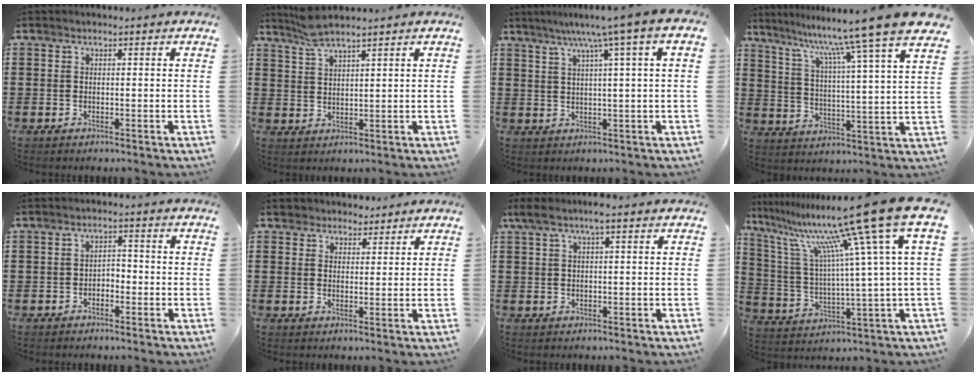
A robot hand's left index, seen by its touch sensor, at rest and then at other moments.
{"total": 3.7, "force": [3.2, 0.3, 1.9], "torque": [-0.045, -0.002, 0.060]}
{"total": 5.9, "force": [2.8, -0.7, 5.2], "torque": [-0.107, -0.007, 0.041]}
{"total": 11.3, "force": [9.6, -1.8, 5.6], "torque": [-0.127, -0.071, 0.149]}
{"total": 1.9, "force": [-1.7, 0.8, 0.5], "torque": [-0.016, 0.004, -0.038]}
{"total": 2.9, "force": [2.3, 1.7, 0.0], "torque": [-0.003, 0.008, 0.043]}
{"total": 3.1, "force": [1.3, 0.4, 2.7], "torque": [-0.055, 0.002, 0.022]}
{"total": 18.1, "force": [12.5, 0.3, 13.2], "torque": [-0.255, -0.085, 0.192]}